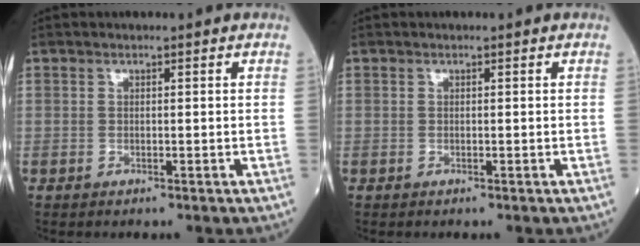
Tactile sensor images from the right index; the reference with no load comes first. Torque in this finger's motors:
{"motor_torque": [0.02, 0.00, 0.01, -0.01]}